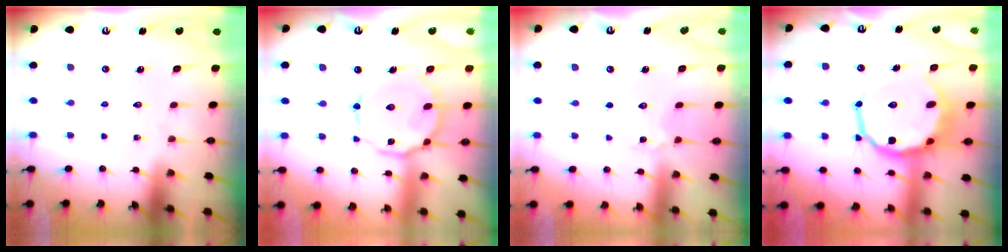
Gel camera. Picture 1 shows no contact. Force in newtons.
{"total": 15.0, "press": 15.0, "slide": 1.3}
{"total": 3.1, "press": 3.0, "slide": 0.3}
{"total": 14.3, "press": 13.8, "slide": 3.8}